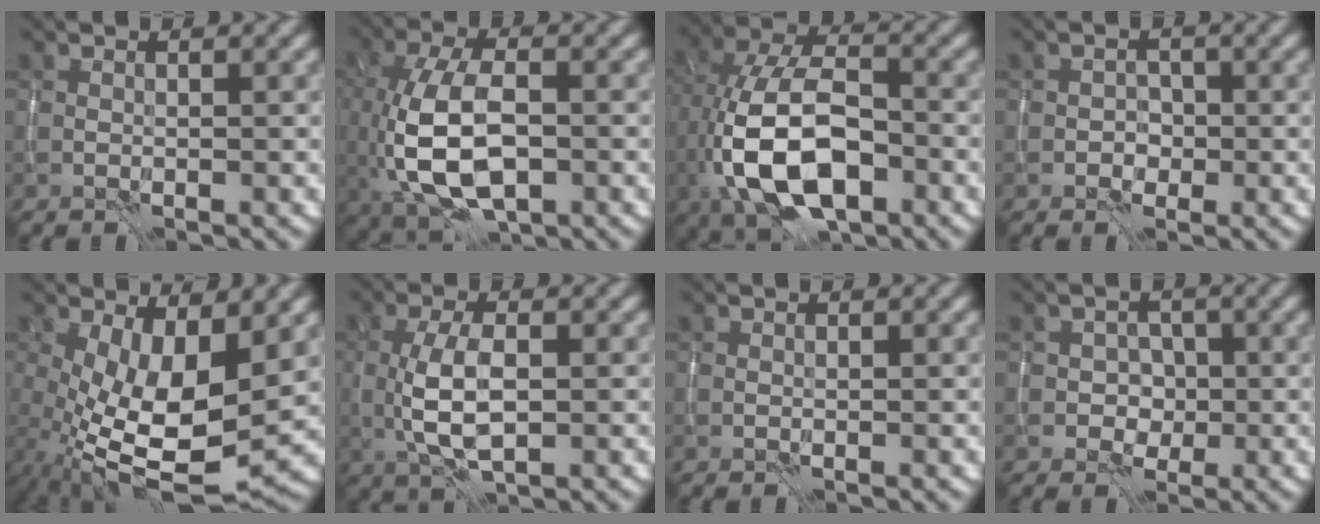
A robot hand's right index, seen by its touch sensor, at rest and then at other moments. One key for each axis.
{"total": 9.9, "fx": -1.3, "fy": 5.6, "fz": 8.1, "tx": -0.177, "ty": -0.017, "tz": -0.014}
{"total": 11.7, "fx": -3.6, "fy": 6.3, "fz": 9.2, "tx": -0.181, "ty": -0.004, "tz": -0.068}
{"total": 1.6, "fx": -0.6, "fy": 1.4, "fz": 0.5, "tx": -0.002, "ty": -0.002, "tz": -0.010}
{"total": 10.7, "fx": -0.6, "fy": 4.4, "fz": 9.8, "tx": -0.180, "ty": -0.022, "tz": -0.003}
{"total": 5.2, "fx": -0.2, "fy": 2.3, "fz": 4.6, "tx": -0.103, "ty": -0.003, "tz": 0.000}
{"total": 0.0}
{"total": 2.2, "fx": -0.4, "fy": 2.0, "fz": 0.6, "tx": -0.003, "ty": -0.001, "tz": -0.012}